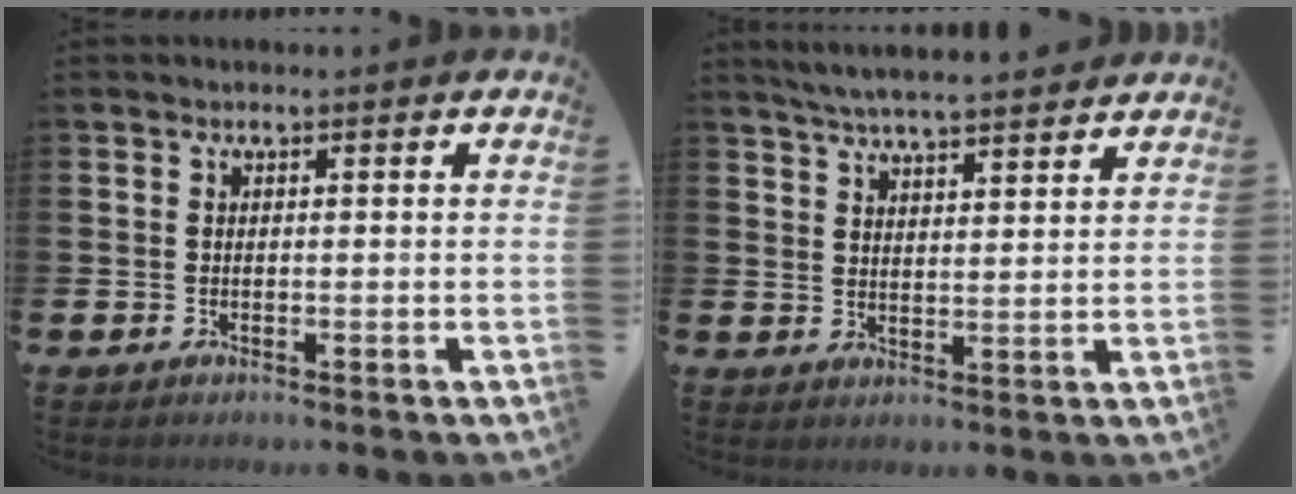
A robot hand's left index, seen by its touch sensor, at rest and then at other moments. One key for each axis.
{"total": 5.3, "fx": 5.2, "fy": 0.0, "fz": 1.0, "tx": -0.038, "ty": -0.025, "tz": 0.095}